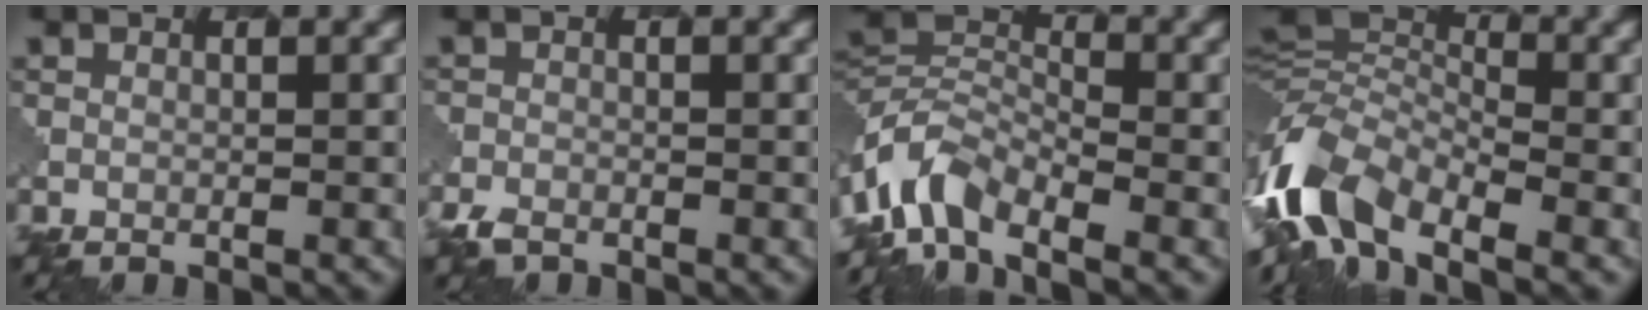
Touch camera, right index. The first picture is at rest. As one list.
[{"total": 2.0, "force": [-1.7, 1.0, 0.5], "torque": [-0.012, -0.010, -0.039]}, {"total": 6.4, "force": [-4.2, 3.3, 3.5], "torque": [-0.061, 0.001, -0.097]}, {"total": 9.4, "force": [-5.0, 4.8, 6.4], "torque": [-0.124, 0.001, -0.113]}]